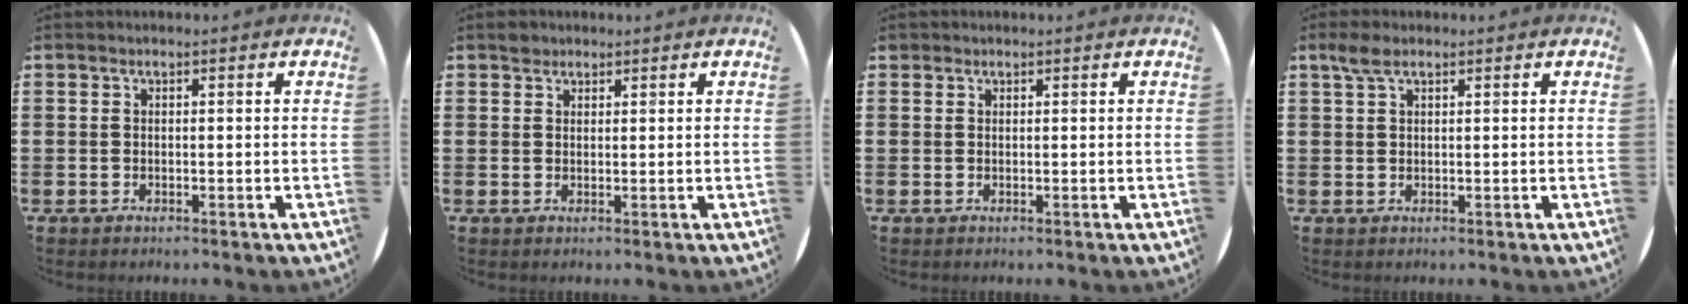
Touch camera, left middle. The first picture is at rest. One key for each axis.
{"total": 1.3, "fx": 1.1, "fy": 0.6, "fz": 0.0, "tx": 0.007, "ty": -0.001, "tz": 0.021}
{"total": 0.5, "fx": 0.5, "fy": 0.2, "fz": -0.1, "tx": 0.001, "ty": 0.002, "tz": 0.009}
{"total": 2.3, "fx": 1.5, "fy": 1.0, "fz": 1.4, "tx": -0.023, "ty": 0.003, "tz": 0.025}